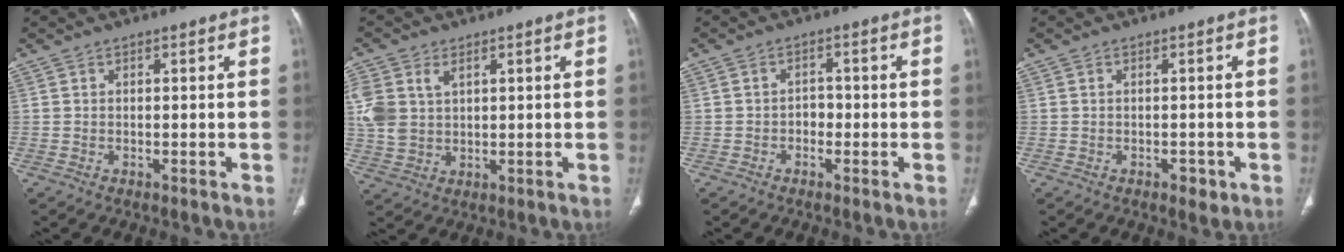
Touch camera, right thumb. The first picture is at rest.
{"total": 8.8, "force": [2.9, 6.1, 5.6], "torque": [-0.125, 0.001, 0.068]}
{"total": 2.1, "force": [-0.8, 1.6, 1.1], "torque": [-0.003, 0.010, -0.018]}
{"total": 1.9, "force": [-0.8, 1.1, 1.3], "torque": [-0.014, 0.002, -0.007]}